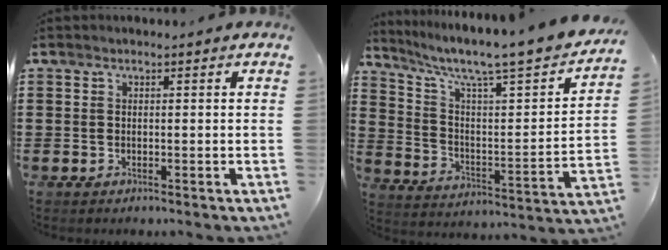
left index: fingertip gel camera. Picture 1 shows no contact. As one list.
[{"total": 7.1, "force": [5.7, 0.6, 4.2], "torque": [-0.099, -0.052, 0.086]}]